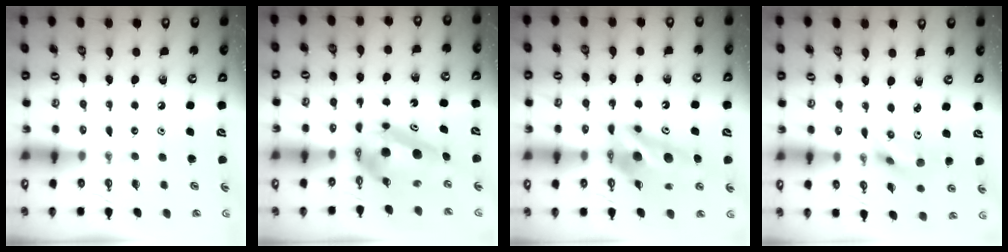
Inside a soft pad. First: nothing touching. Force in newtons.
{"total": 6.8, "press": 6.7, "slide": 1.0}
{"total": 12.8, "press": 12.7, "slide": 1.3}
{"total": 5.6, "press": 4.5, "slide": 3.3}